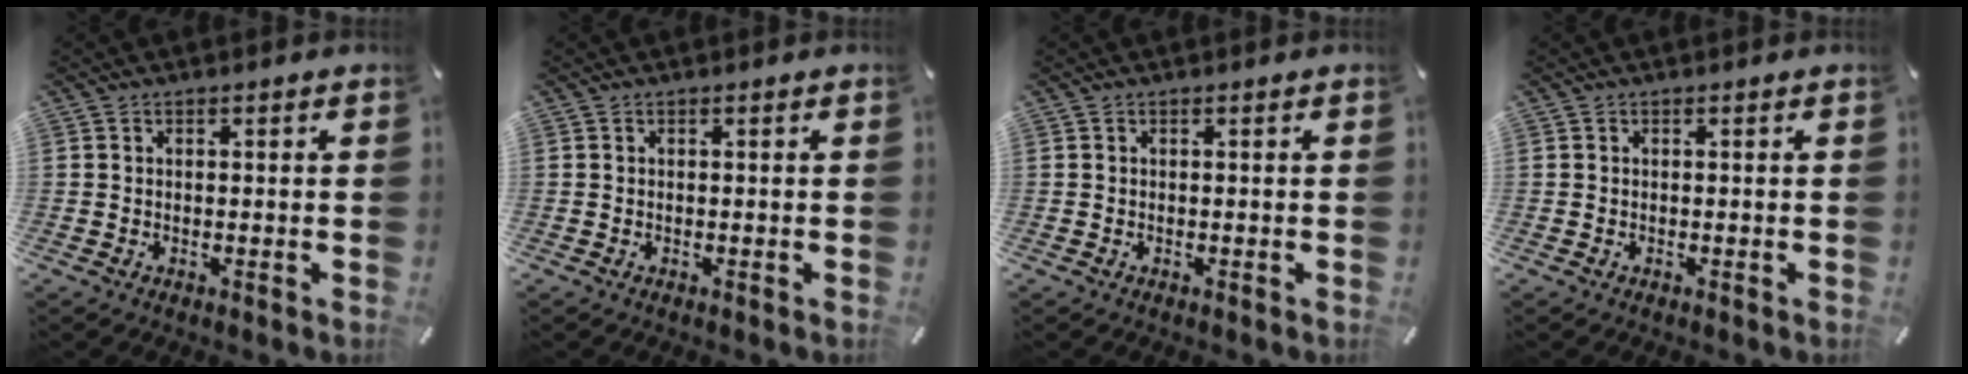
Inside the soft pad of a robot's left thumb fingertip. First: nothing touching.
{"total": 0.0}
{"total": 0.0}
{"total": 0.0}